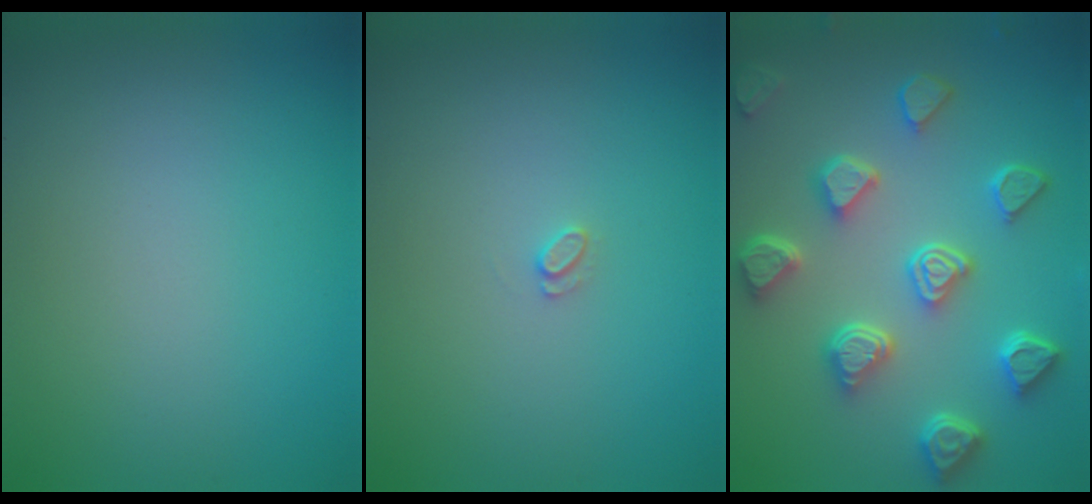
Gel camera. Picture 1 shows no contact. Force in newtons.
{"total": 0.7, "press": 0.7, "slide": 0.1}
{"total": 6.8, "press": 5.5, "slide": 4.0}